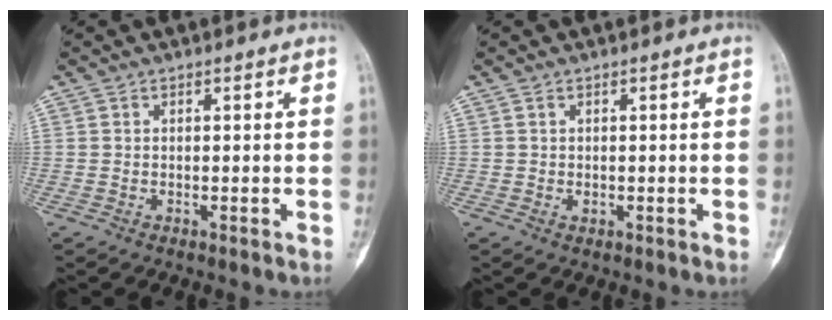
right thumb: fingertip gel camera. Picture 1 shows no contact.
{"total": 1.0, "force": [0.0, 0.7, 0.6], "torque": [-0.010, 0.000, 0.002]}